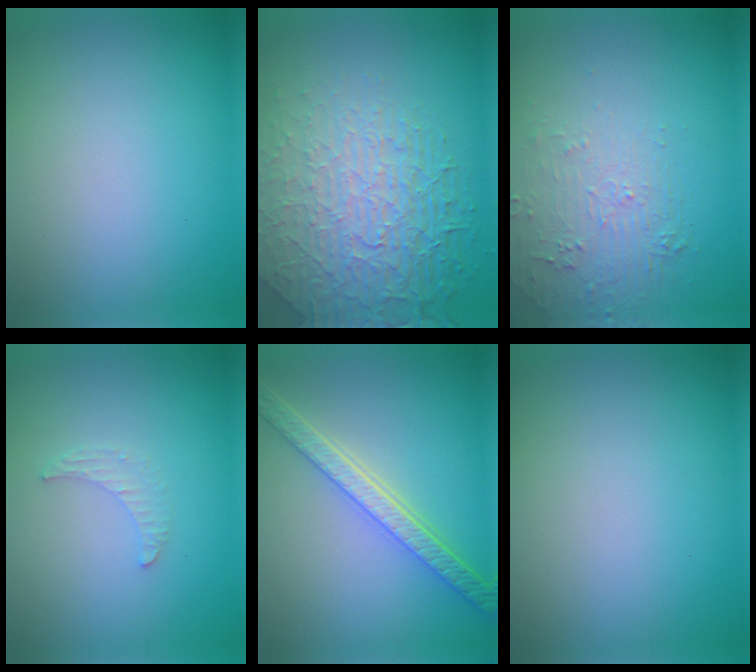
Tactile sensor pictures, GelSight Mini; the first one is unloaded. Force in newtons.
{"total": 7.3, "press": 5.7, "slide": 4.6}
{"total": 2.1, "press": 0.9, "slide": 1.9}
{"total": 1.1, "press": 1.1, "slide": 0.3}
{"total": 5.1, "press": 4.1, "slide": 3.0}
{"total": 0.0}